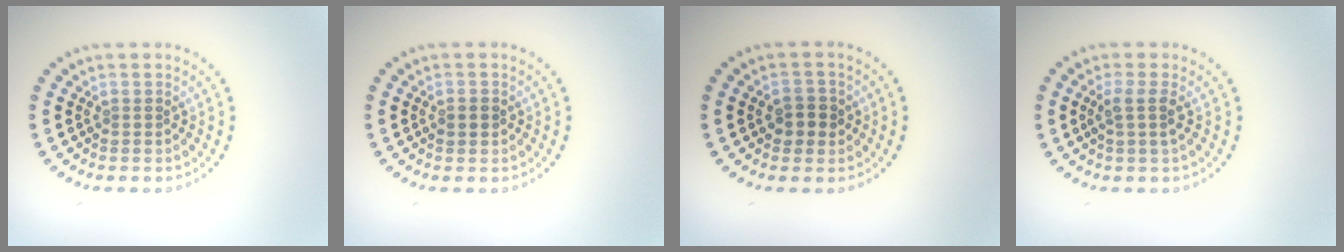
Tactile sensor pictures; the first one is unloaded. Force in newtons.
{"total": 1.6, "press": 1.6, "slide": 0.2}
{"total": 2.2, "press": 2.1, "slide": 0.5}
{"total": 1.9, "press": 1.5, "slide": 1.2}